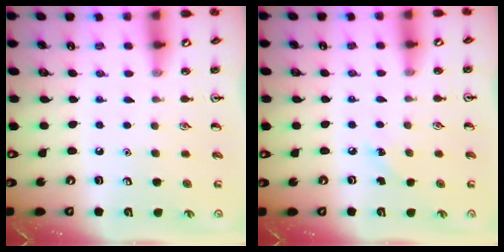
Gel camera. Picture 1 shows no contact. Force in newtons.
{"total": 4.7, "press": 4.4, "slide": 1.6}